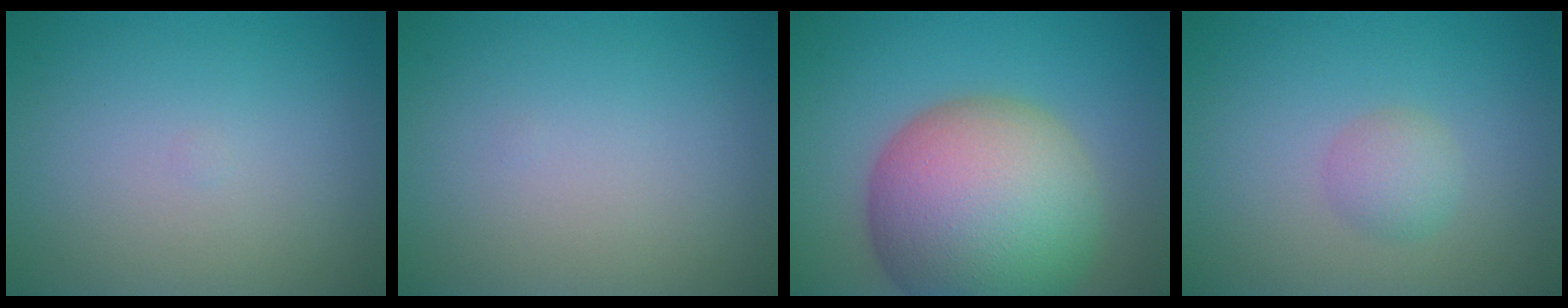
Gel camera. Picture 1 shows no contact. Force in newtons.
{"total": 0.0}
{"total": 14.7, "press": 14.7, "slide": 0.9}
{"total": 1.7, "press": 1.7, "slide": 0.1}